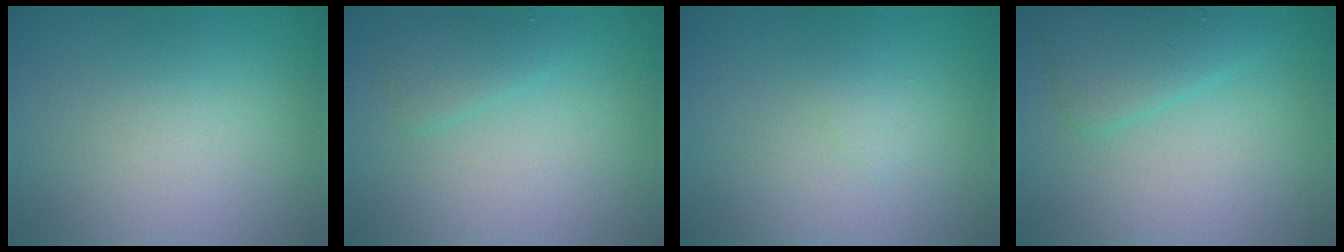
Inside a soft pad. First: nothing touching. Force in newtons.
{"total": 1.9, "press": 1.9, "slide": 0.2}
{"total": 0.7, "press": 0.7, "slide": 0.1}
{"total": 2.9, "press": 2.9, "slide": 0.1}